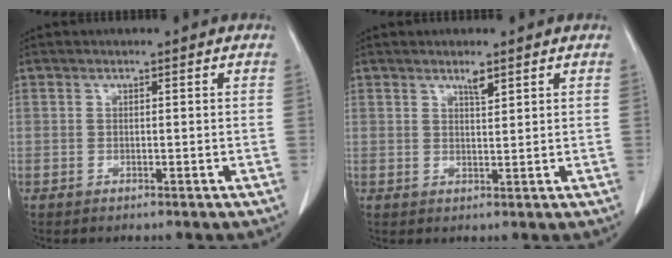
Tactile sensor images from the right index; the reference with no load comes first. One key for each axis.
{"total": 1.8, "fx": 1.3, "fy": 0.2, "fz": 1.2, "tx": -0.025, "ty": -0.002, "tz": 0.026}